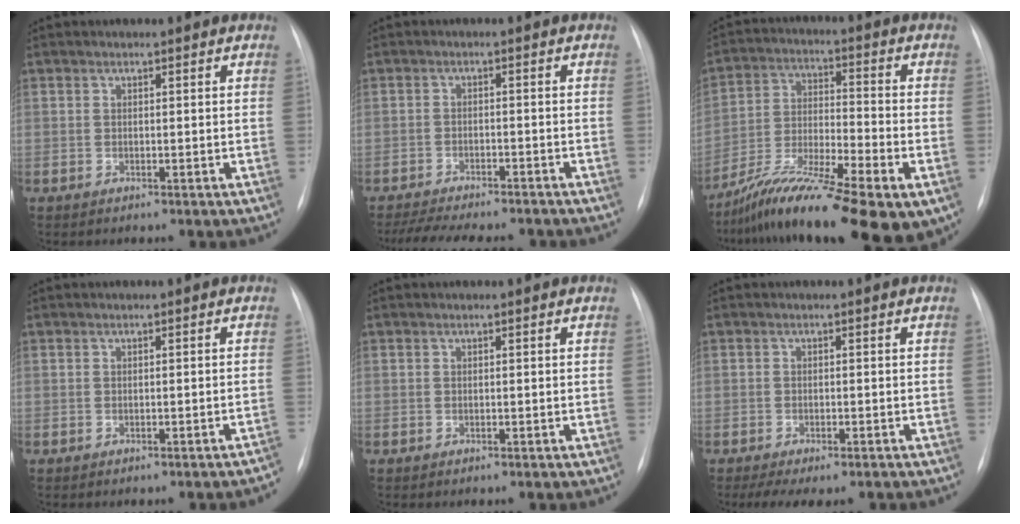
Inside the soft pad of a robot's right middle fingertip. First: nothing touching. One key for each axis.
{"total": 13.2, "fx": -11.7, "fy": 2.9, "fz": 5.4, "tx": -0.098, "ty": -0.006, "tz": -0.157}
{"total": 18.8, "fx": -12.8, "fy": 3.5, "fz": 13.4, "tx": -0.219, "ty": -0.010, "tz": -0.217}
{"total": 1.6, "fx": -1.4, "fy": -0.1, "fz": 0.8, "tx": -0.008, "ty": 0.009, "tz": -0.015}
{"total": 0.0}
{"total": 6.3, "fx": -4.6, "fy": 2.3, "fz": 3.6, "tx": -0.051, "ty": -0.009, "tz": -0.065}